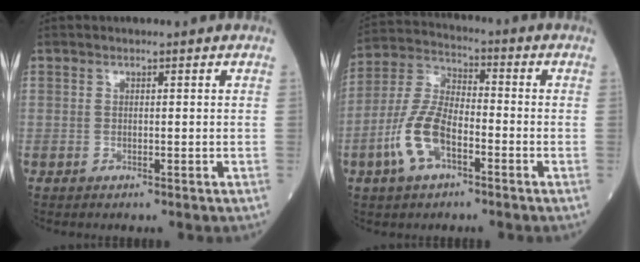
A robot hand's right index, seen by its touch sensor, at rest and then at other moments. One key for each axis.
{"total": 10.1, "fx": -4.1, "fy": 4.4, "fz": 8.1, "tx": -0.185, "ty": 0.010, "tz": -0.084}